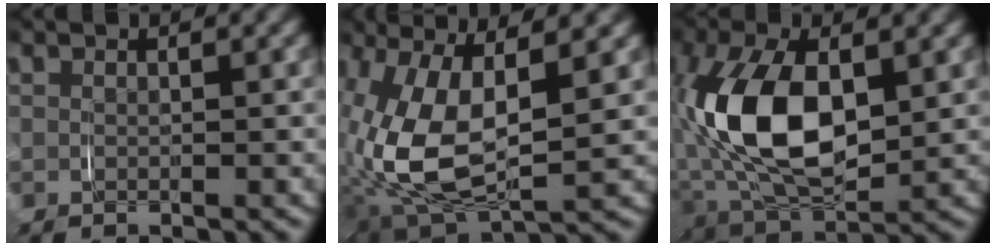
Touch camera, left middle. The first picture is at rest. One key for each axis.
{"total": 9.8, "fx": -0.4, "fy": 5.8, "fz": 7.9, "tx": -0.197, "ty": -0.017, "tz": 0.005}
{"total": 10.5, "fx": 0.6, "fy": 6.2, "fz": 8.4, "tx": -0.211, "ty": -0.013, "tz": 0.020}